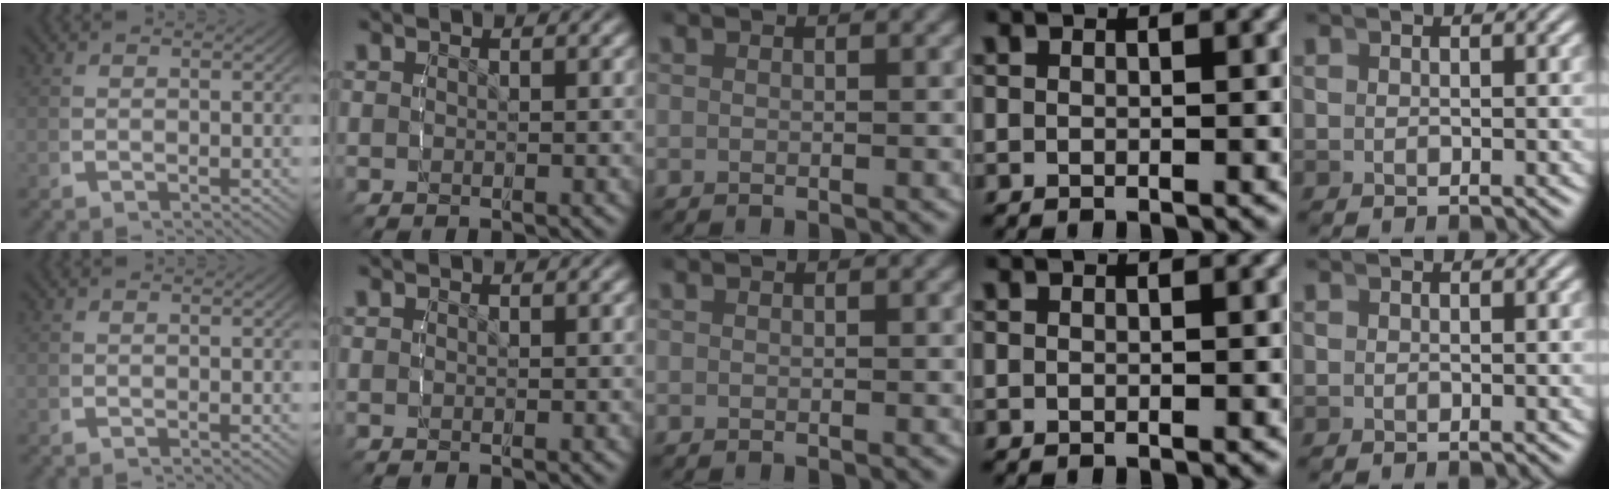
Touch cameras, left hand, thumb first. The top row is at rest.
{}